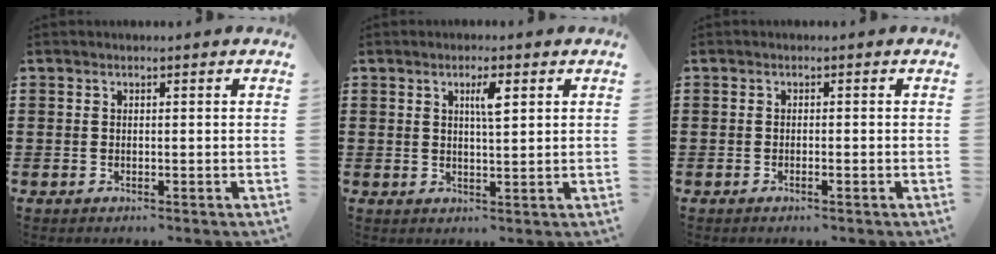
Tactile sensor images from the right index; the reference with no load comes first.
{"total": 3.1, "force": [1.2, 0.6, 2.8], "torque": [-0.051, 0.001, 0.016]}
{"total": 0.7, "force": [-0.4, 0.1, 0.6], "torque": [-0.012, -0.003, -0.008]}